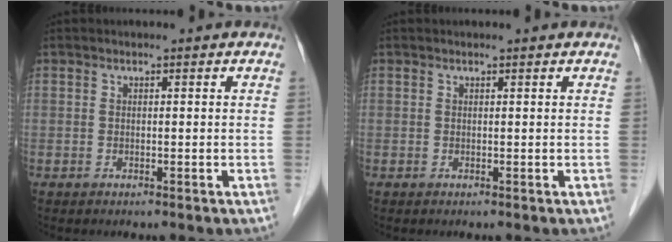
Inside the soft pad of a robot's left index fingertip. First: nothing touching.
{"total": 0.6, "force": [0.6, -0.1, 0.1], "torque": [-0.008, 0.001, 0.008]}